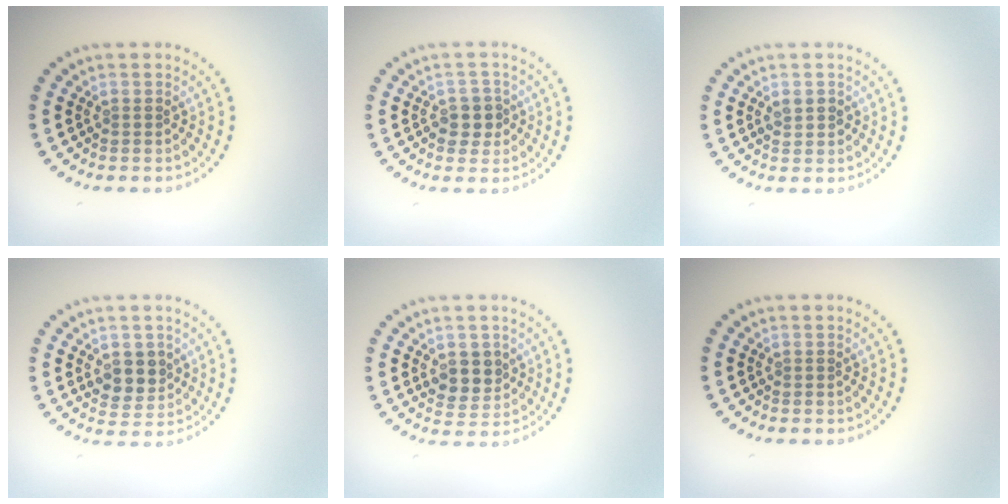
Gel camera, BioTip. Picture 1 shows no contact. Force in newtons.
{"total": 2.4, "press": 2.3, "slide": 0.8}
{"total": 1.5, "press": 1.5, "slide": 0.2}
{"total": 2.9, "press": 2.8, "slide": 1.0}
{"total": 2.9, "press": 2.8, "slide": 1.0}
{"total": 0.0}